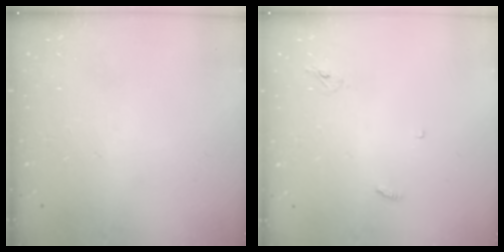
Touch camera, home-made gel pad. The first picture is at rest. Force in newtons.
{"total": 2.9, "press": 2.9, "slide": 0.2}